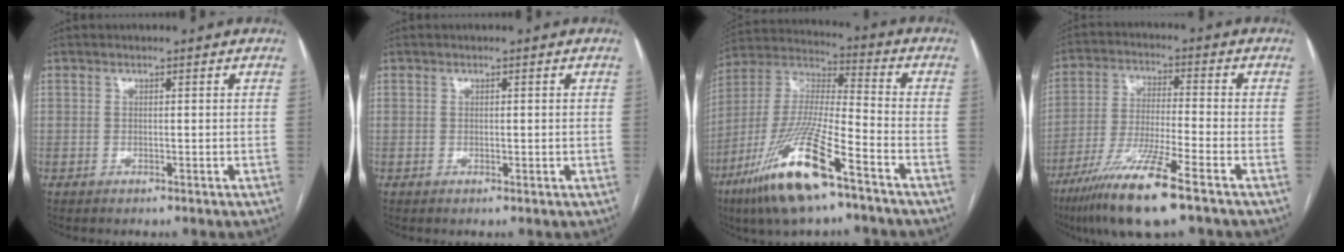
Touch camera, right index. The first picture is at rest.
{"total": 0.8, "force": [0.0, 0.5, 0.6], "torque": [-0.009, -0.001, 0.002]}
{"total": 18.6, "force": [-10.5, 2.4, 15.1], "torque": [-0.342, -0.045, -0.198]}
{"total": 13.1, "force": [-8.2, 0.2, 10.2], "torque": [-0.204, -0.032, -0.150]}